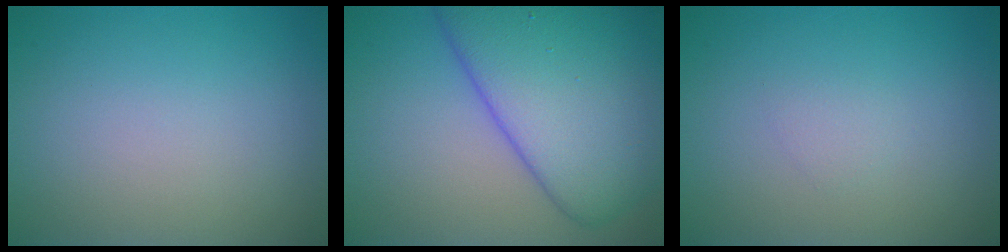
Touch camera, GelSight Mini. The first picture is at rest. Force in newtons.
{"total": 11.1, "press": 11.1, "slide": 0.5}
{"total": 0.8, "press": 0.8, "slide": 0.1}